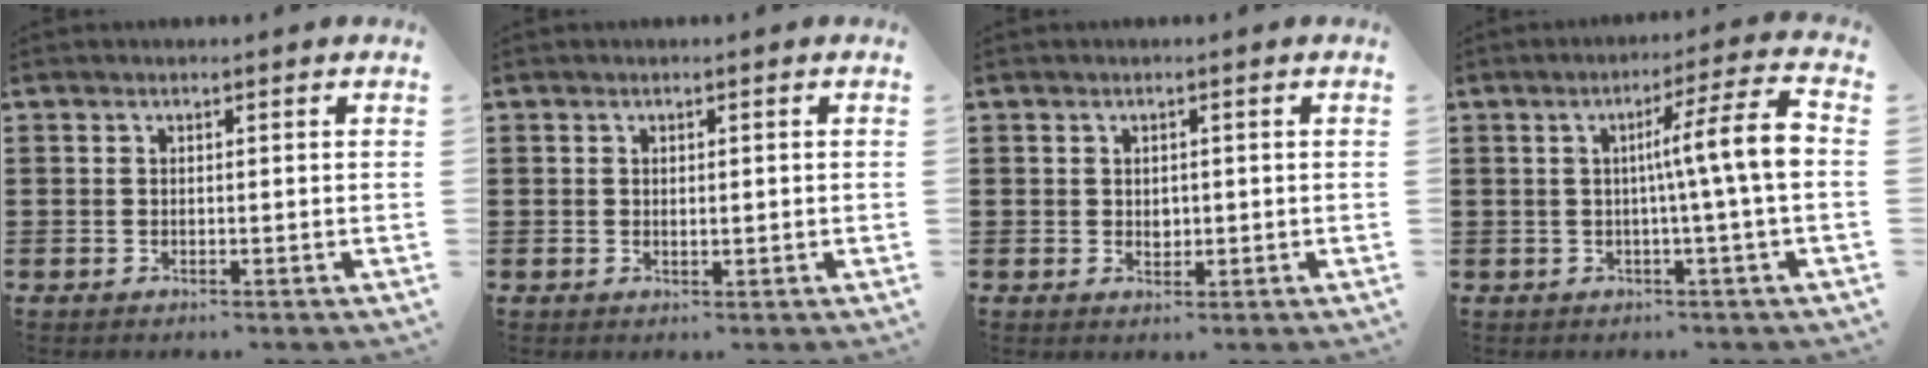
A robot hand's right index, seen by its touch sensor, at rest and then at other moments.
{"total": 0.7, "force": [0.1, 0.3, 0.6], "torque": [-0.011, 0.001, 0.001]}
{"total": 1.2, "force": [0.1, 0.9, 0.8], "torque": [-0.008, 0.001, 0.000]}
{"total": 8.5, "force": [0.1, -0.2, 8.5], "torque": [-0.137, -0.009, -0.008]}